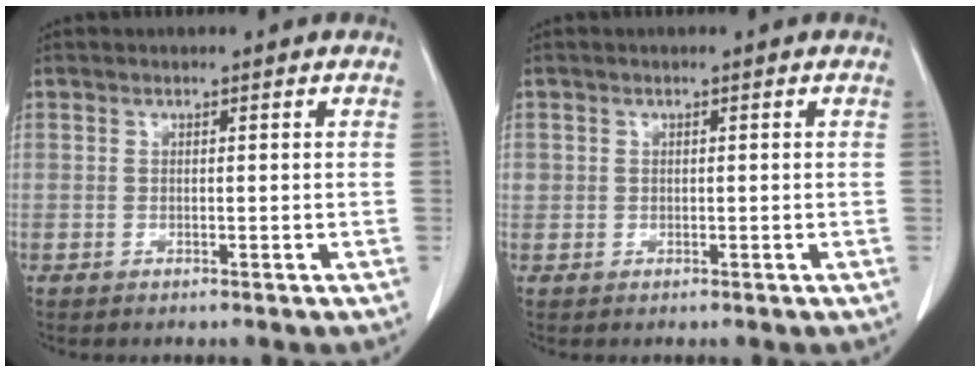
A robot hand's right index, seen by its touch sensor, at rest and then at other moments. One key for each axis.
{"total": 0.9, "fx": 0.1, "fy": 0.9, "fz": 0.2, "tx": 0.006, "ty": 0.007, "tz": 0.000}